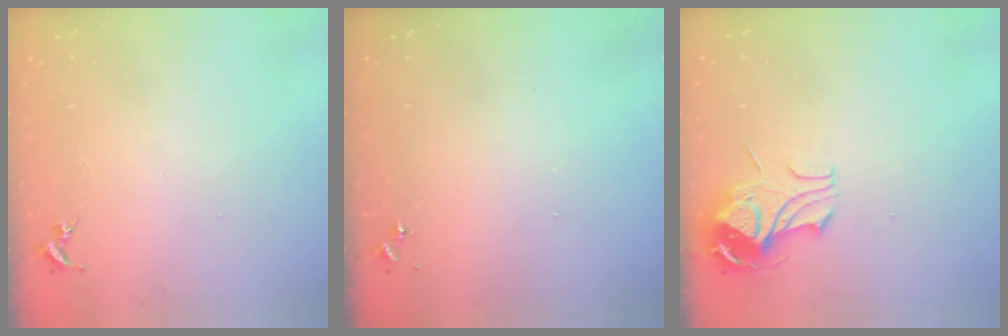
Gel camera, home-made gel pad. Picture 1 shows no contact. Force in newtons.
{"total": 0.0}
{"total": 9.9, "press": 9.8, "slide": 1.4}